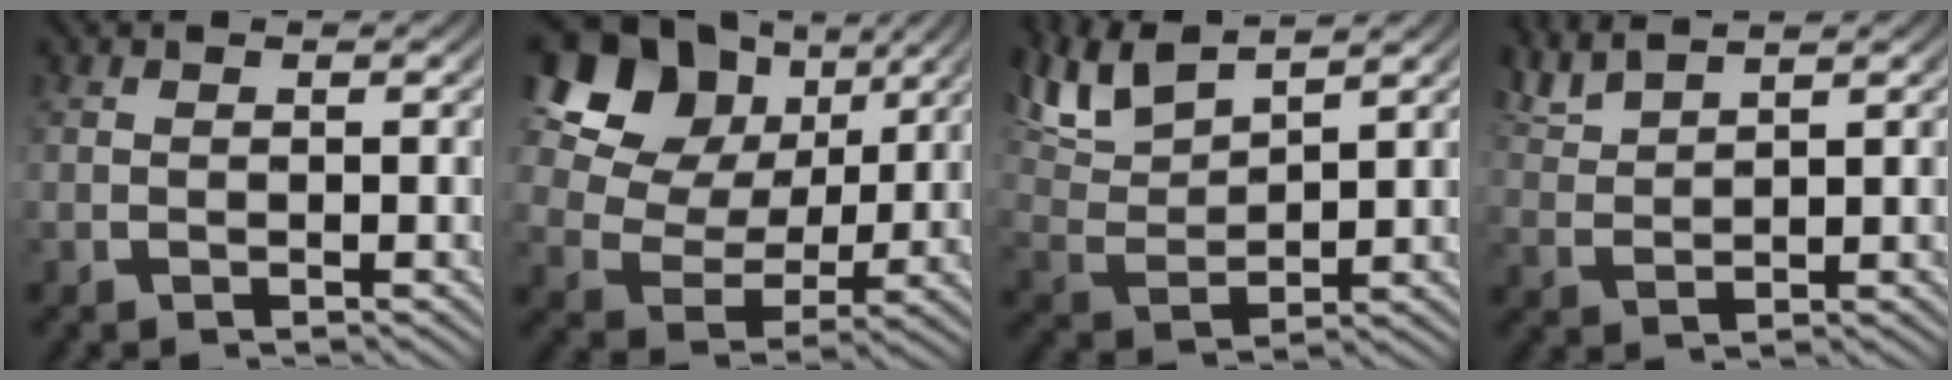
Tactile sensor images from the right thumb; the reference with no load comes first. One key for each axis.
{"total": 12.2, "fx": 3.8, "fy": 9.1, "fz": 7.2, "tx": -0.162, "ty": -0.012, "tz": 0.063}
{"total": 6.2, "fx": 4.0, "fy": 3.0, "fz": 3.7, "tx": -0.089, "ty": 0.000, "tz": 0.080}
{"total": 3.2, "fx": 3.0, "fy": 0.6, "fz": 1.0, "tx": -0.026, "ty": 0.007, "tz": 0.064}